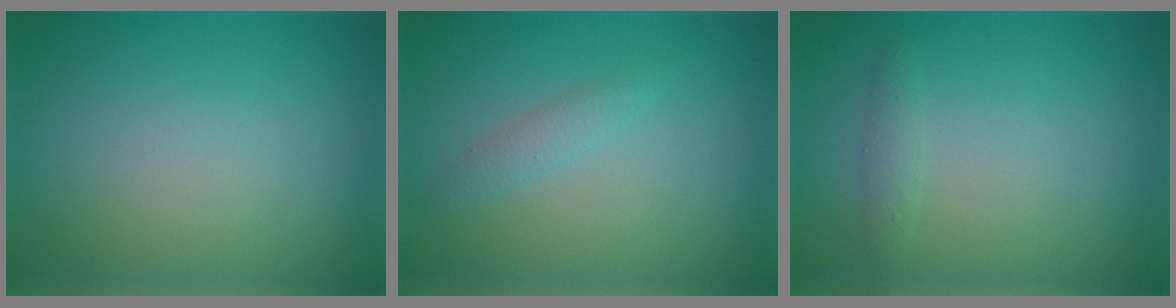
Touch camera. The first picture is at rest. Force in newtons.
{"total": 1.3, "press": 1.3, "slide": 0.0}
{"total": 1.1, "press": 1.1, "slide": 0.0}